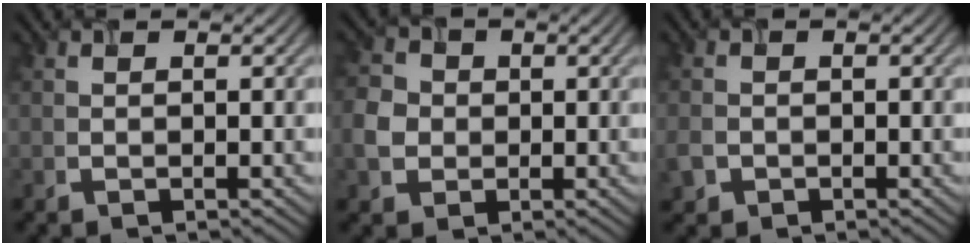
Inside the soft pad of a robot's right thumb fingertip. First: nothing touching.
{"total": 4.1, "force": [-0.4, 3.7, 1.7], "torque": [-0.047, 0.004, -0.015]}
{"total": 2.2, "force": [-0.8, 1.8, 0.8], "torque": [-0.027, -0.007, -0.020]}